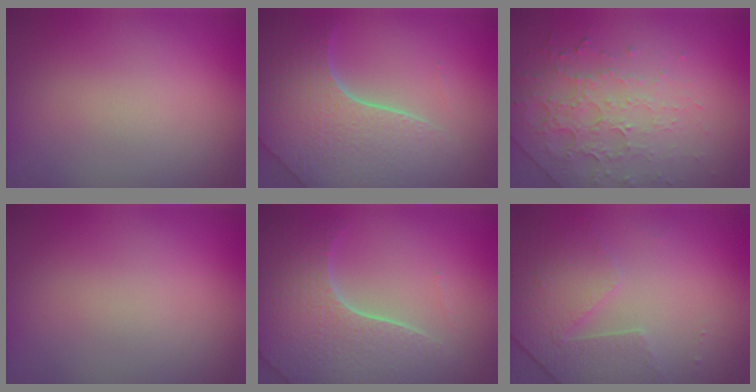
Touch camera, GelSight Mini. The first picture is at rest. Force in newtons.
{"total": 8.1, "press": 5.7, "slide": 5.7}
{"total": 4.6, "press": 3.1, "slide": 3.4}
{"total": 0.0}
{"total": 7.3, "press": 5.3, "slide": 5.0}
{"total": 4.7, "press": 3.3, "slide": 3.4}